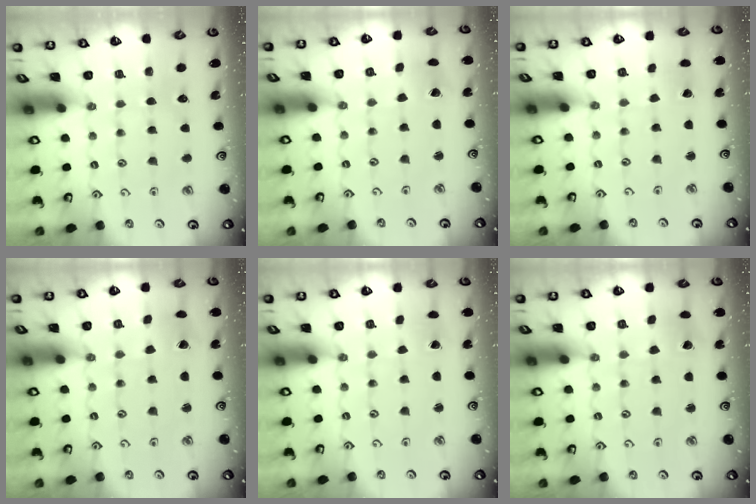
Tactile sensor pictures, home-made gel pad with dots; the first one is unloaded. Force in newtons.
{"total": 1.1, "press": 1.0, "slide": 0.1}
{"total": 2.0, "press": 2.0, "slide": 0.2}
{"total": 1.1, "press": 1.0, "slide": 0.1}
{"total": 0.7, "press": 0.5, "slide": 0.4}
{"total": 2.2, "press": 2.2, "slide": 0.2}